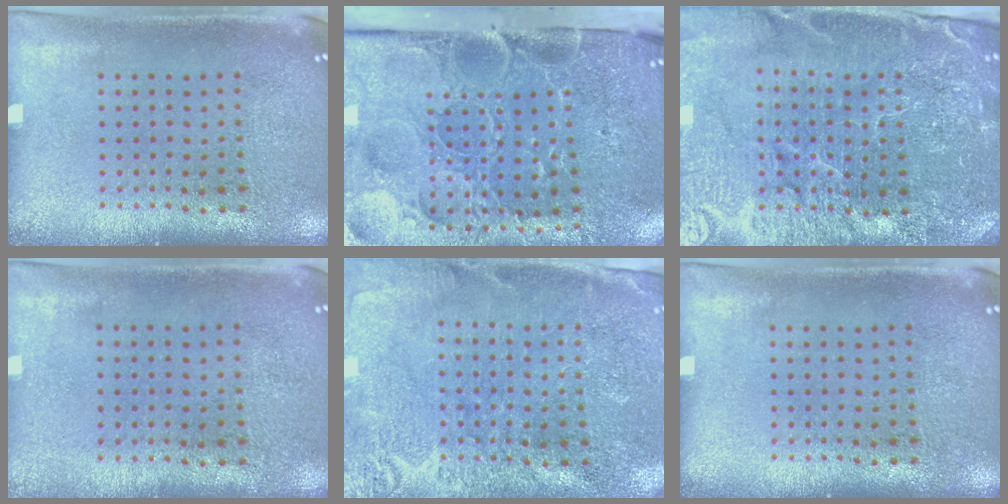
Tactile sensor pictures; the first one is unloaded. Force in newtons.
{"total": 5.1, "press": 4.1, "slide": 3.0}
{"total": 5.4, "press": 4.9, "slide": 2.1}
{"total": 0.0}
{"total": 2.8, "press": 2.8, "slide": 0.1}
{"total": 0.0}